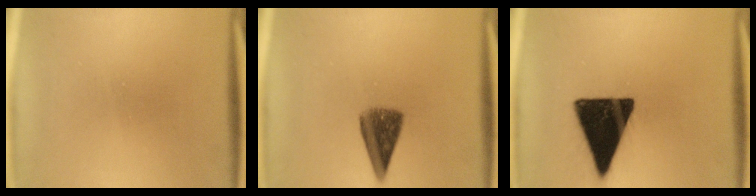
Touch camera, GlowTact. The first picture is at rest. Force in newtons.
{"total": 5.6}
{"total": 17.6}